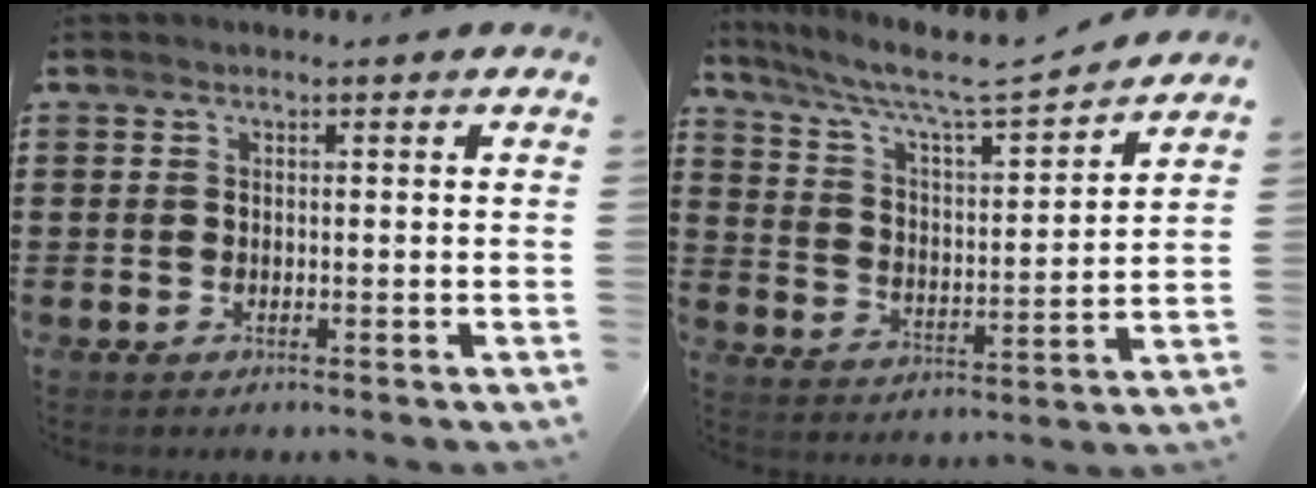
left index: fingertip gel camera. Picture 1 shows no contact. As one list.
[{"total": 7.5, "force": [6.5, 0.5, 3.7], "torque": [-0.098, -0.042, 0.104]}]